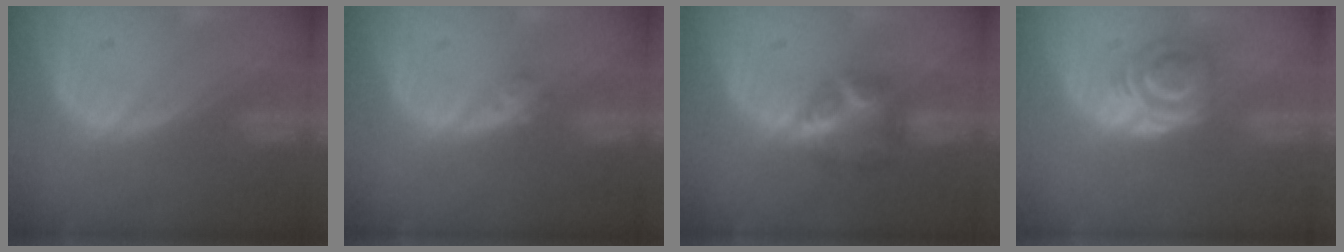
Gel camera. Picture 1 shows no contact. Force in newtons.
{"total": 1.6, "press": 1.4, "slide": 0.8}
{"total": 5.7, "press": 5.6, "slide": 0.8}
{"total": 6.2, "press": 5.1, "slide": 3.6}